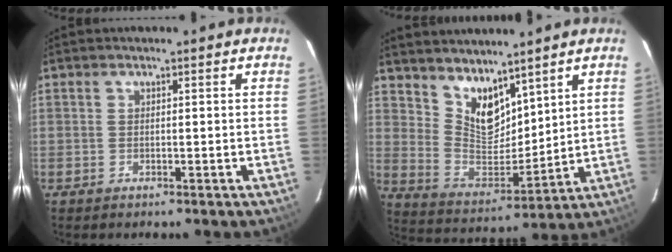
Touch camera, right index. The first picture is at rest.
{"total": 11.0, "force": [8.0, 5.4, 5.2], "torque": [-0.090, -0.009, 0.167]}